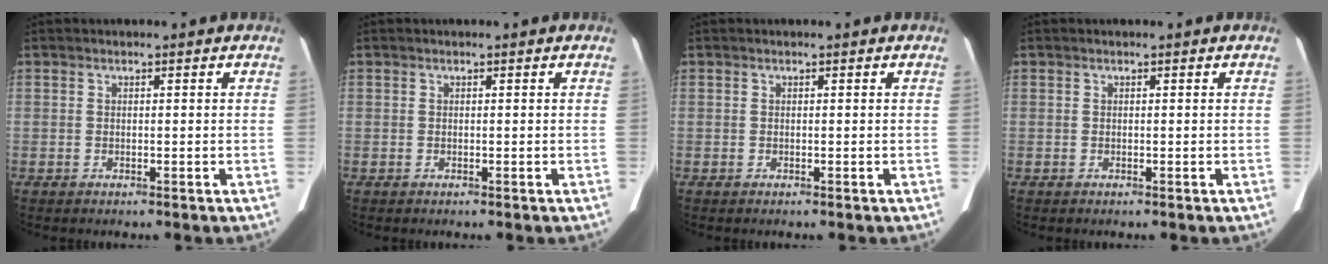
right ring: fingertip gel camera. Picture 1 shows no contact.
{"total": 0.0}
{"total": 0.0}
{"total": 0.0}